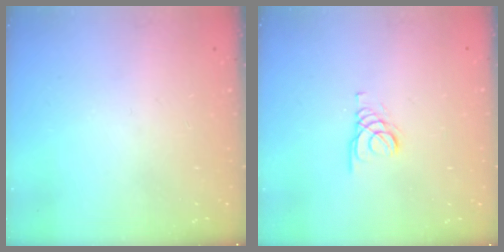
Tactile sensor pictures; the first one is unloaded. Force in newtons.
{"total": 1.4, "press": 1.4, "slide": 0.2}